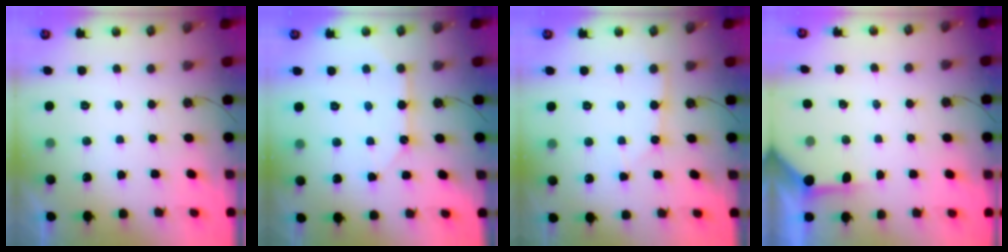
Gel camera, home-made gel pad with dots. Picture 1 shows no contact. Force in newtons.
{"total": 9.3, "press": 9.3, "slide": 0.6}
{"total": 2.0, "press": 2.0, "slide": 0.2}
{"total": 3.8, "press": 3.8, "slide": 0.5}